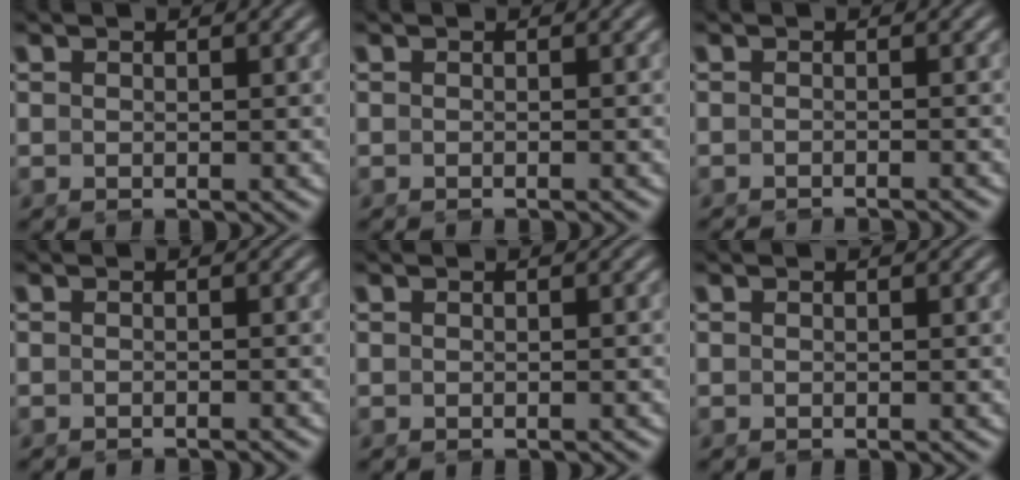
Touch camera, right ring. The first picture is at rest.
{"total": 0.7, "force": [-0.5, -0.4, 0.1], "torque": [-0.001, -0.002, -0.006]}
{"total": 2.3, "force": [-2.2, -0.3, 0.2], "torque": [-0.001, -0.011, -0.030]}
{"total": 1.2, "force": [-1.1, -0.4, 0.1], "torque": [-0.002, -0.006, -0.014]}
{"total": 0.0}
{"total": 0.0}